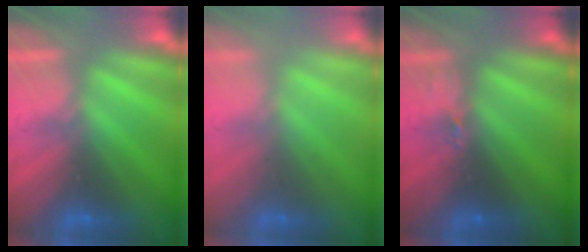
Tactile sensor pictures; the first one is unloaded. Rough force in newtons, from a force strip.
{"total": 2.2}
{"total": 2.4}